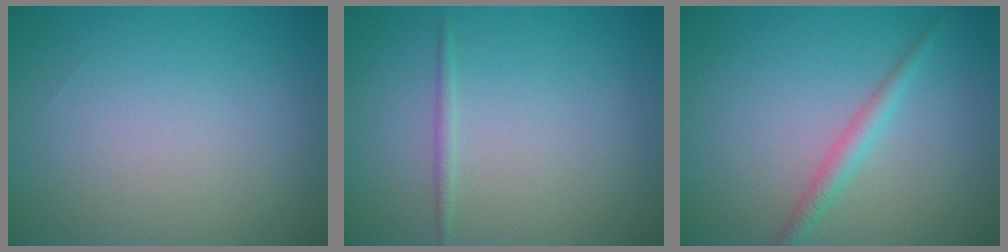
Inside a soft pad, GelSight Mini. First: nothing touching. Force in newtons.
{"total": 0.7, "press": 0.7, "slide": 0.0}
{"total": 1.8, "press": 1.8, "slide": 0.1}